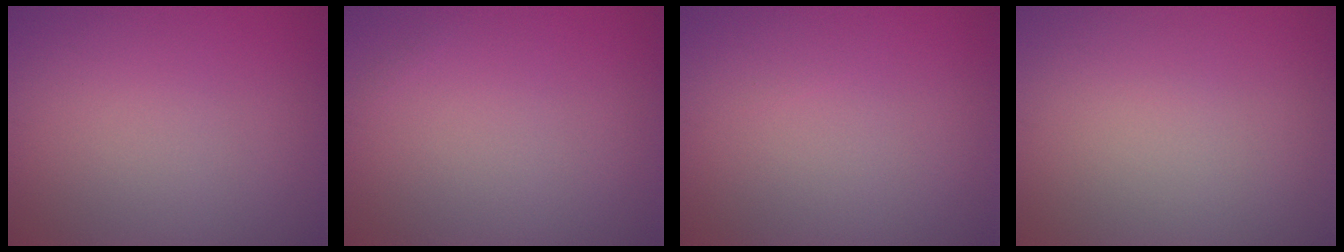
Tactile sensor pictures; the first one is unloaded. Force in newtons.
{"total": 0.0}
{"total": 0.0}
{"total": 0.0}